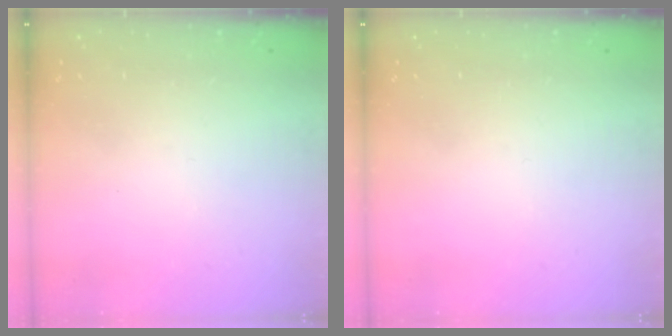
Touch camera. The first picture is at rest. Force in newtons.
{"total": 0.0}